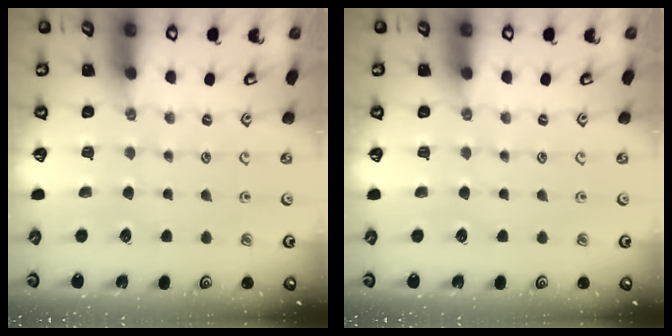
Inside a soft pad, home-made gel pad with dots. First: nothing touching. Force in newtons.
{"total": 0.0}